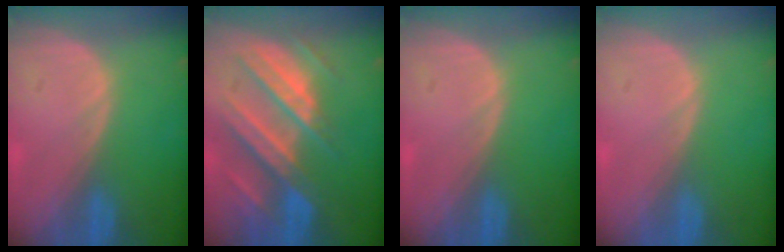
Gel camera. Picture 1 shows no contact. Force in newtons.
{"total": 10.2, "press": 9.0, "slide": 4.7}
{"total": 0.0}
{"total": 0.0}